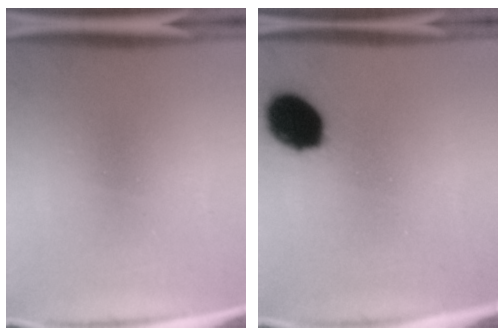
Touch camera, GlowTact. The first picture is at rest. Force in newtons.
{"total": 13.8}